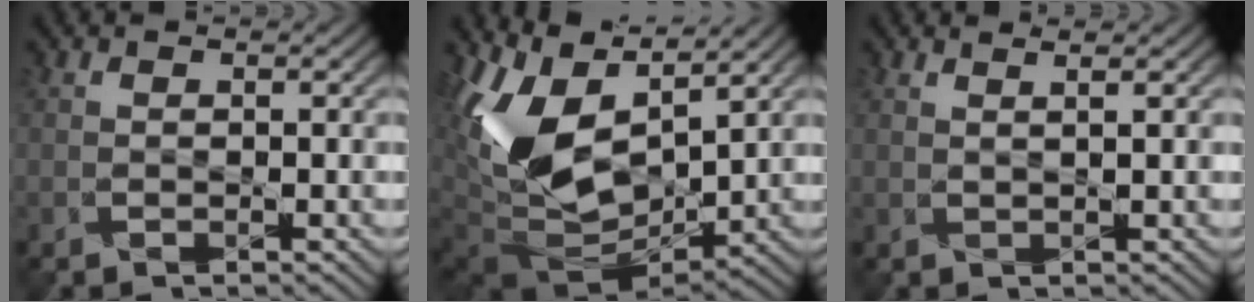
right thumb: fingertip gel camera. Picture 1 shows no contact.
{"total": 14.0, "force": [5.3, 7.7, 10.4], "torque": [-0.247, 0.004, 0.115]}
{"total": 1.7, "force": [1.3, -0.9, -0.2], "torque": [-0.002, 0.005, 0.025]}